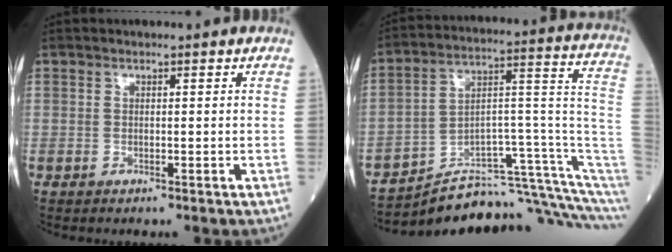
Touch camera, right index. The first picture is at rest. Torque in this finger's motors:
{"motor_torque": [-1.19, -0.95, -1.06, -0.21]}